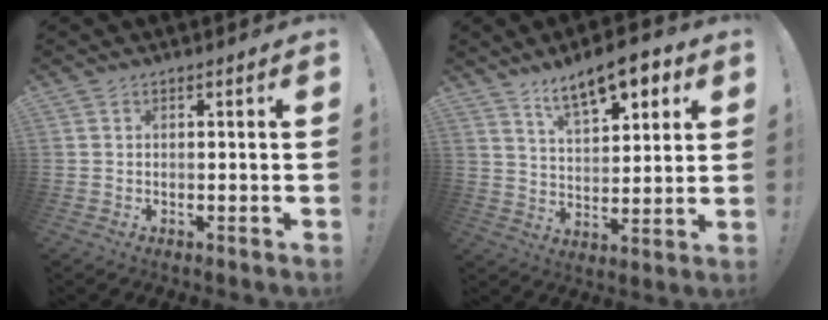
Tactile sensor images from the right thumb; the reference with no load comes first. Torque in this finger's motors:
{"motor_torque": [0.03, 0.16, 0.62, 0.36, 0.27]}